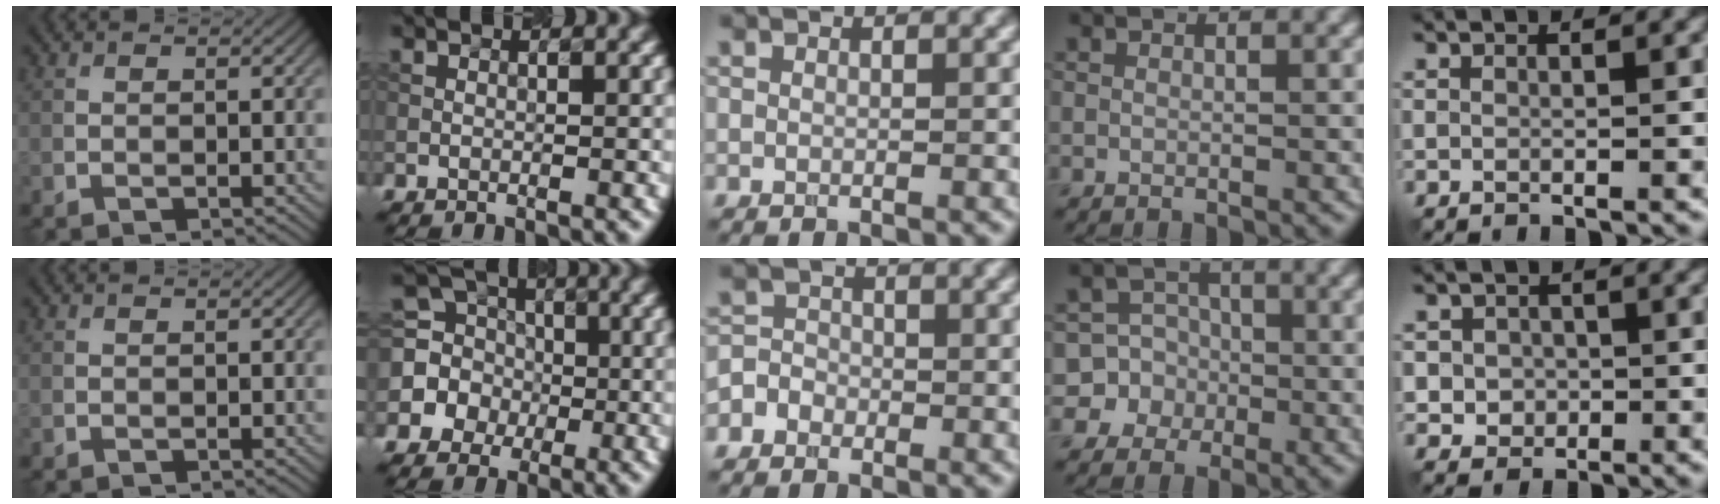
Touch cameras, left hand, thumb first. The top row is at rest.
{"index": {"total": 5.1, "force": [0.1, 4.8, 1.8], "torque": [-0.029, 0.013, -0.021]}, "middle": {"total": 2.2, "force": [-1.1, 1.9, 0.4], "torque": [0.011, 0.009, -0.029]}, "ring": {"total": 7.1, "force": [-1.6, 6.9, 0.5], "torque": [-0.004, 0.017, -0.054]}, "little": {"total": 2.2, "force": [-0.1, 2.1, 0.7], "torque": [-0.001, -0.004, -0.005]}}